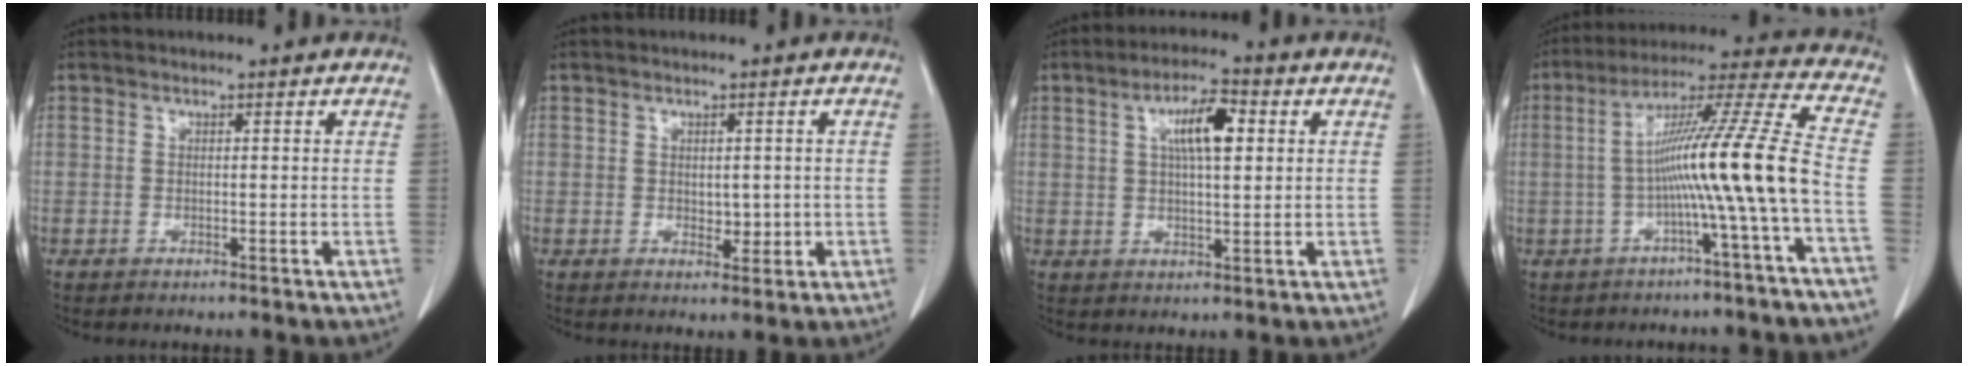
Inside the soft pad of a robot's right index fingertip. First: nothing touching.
{"total": 2.5, "force": [-0.1, 1.5, 2.0], "torque": [-0.026, -0.003, 0.005]}
{"total": 7.2, "force": [2.1, 1.8, 6.6], "torque": [-0.118, 0.011, 0.035]}
{"total": 13.4, "force": [-2.8, -2.2, 12.9], "torque": [-0.215, 0.022, -0.052]}